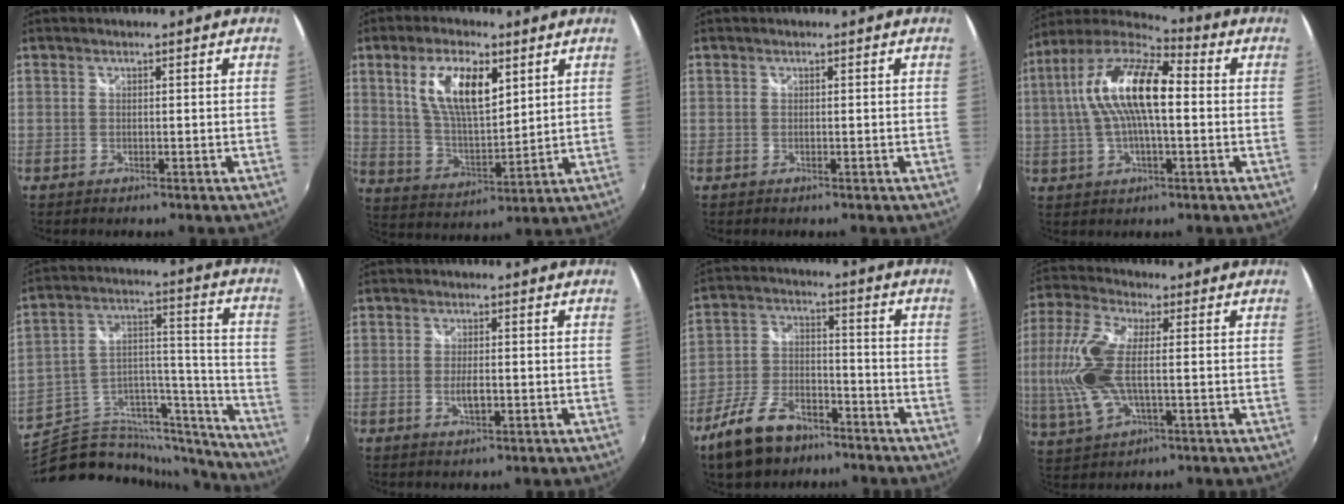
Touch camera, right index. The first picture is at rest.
{"total": 12.5, "force": [5.4, 5.1, 10.1], "torque": [-0.187, 0.005, 0.106]}
{"total": 0.0}
{"total": 16.6, "force": [1.5, 6.0, 15.4], "torque": [-0.286, 0.019, 0.013]}
{"total": 25.2, "force": [-20.9, 10.2, 9.8], "torque": [-0.149, 0.058, -0.312]}
{"total": 3.0, "force": [-0.8, 1.1, 2.7], "torque": [-0.052, -0.006, -0.012]}
{"total": 13.6, "force": [-9.4, 6.8, 7.1], "torque": [-0.161, -0.003, -0.163]}
{"total": 14.0, "force": [-0.7, 5.8, 12.7], "torque": [-0.280, -0.002, -0.013]}